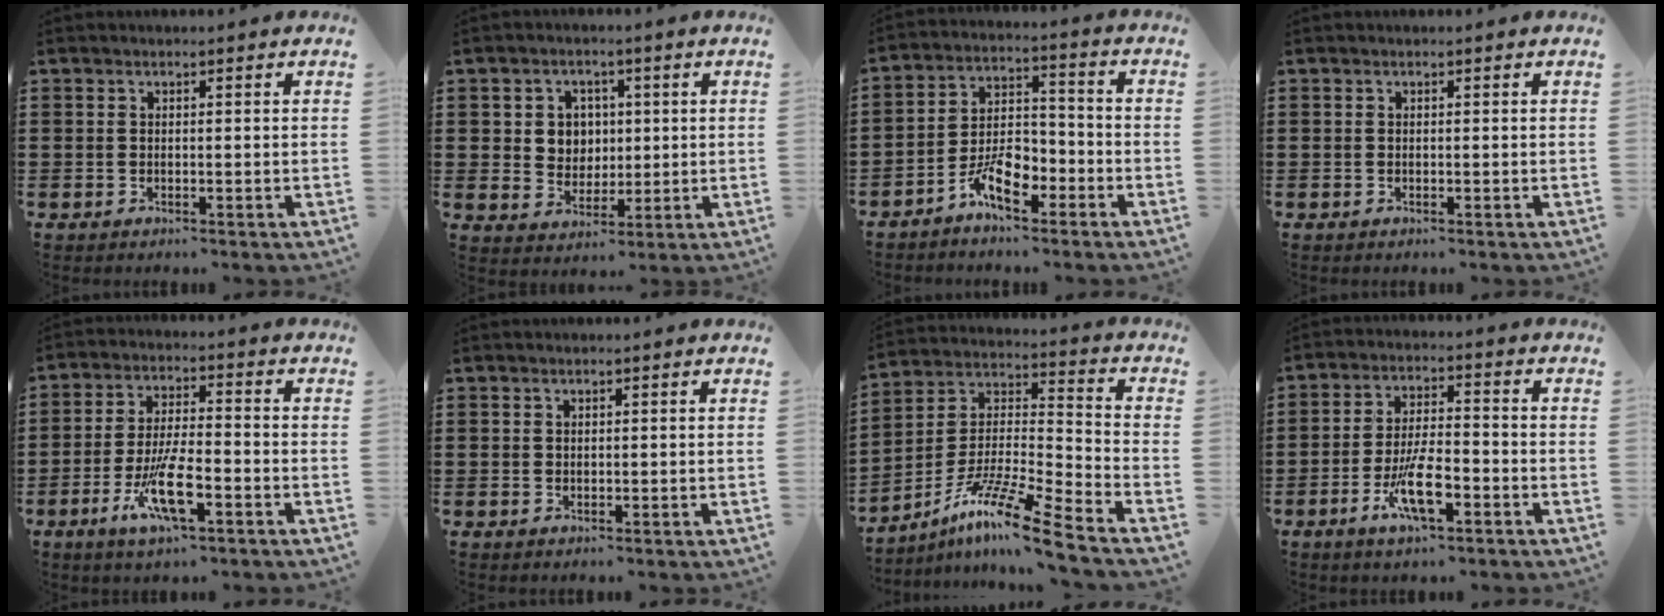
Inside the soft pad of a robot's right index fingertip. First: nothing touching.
{"total": 4.9, "force": [1.0, 4.6, 1.4], "torque": [-0.041, 0.013, 0.014]}
{"total": 7.5, "force": [-4.5, 3.6, 4.8], "torque": [-0.095, 0.012, -0.085]}
{"total": 0.0}
{"total": 9.0, "force": [-3.9, 2.3, 7.8], "torque": [-0.171, -0.014, -0.074]}
{"total": 0.6, "force": [0.3, 0.4, 0.1], "torque": [-0.004, 0.002, 0.007]}
{"total": 12.4, "force": [-9.8, 0.1, 7.6], "torque": [-0.143, 0.012, -0.193]}
{"total": 8.3, "force": [-3.8, 2.6, 7.0], "torque": [-0.143, -0.008, -0.069]}